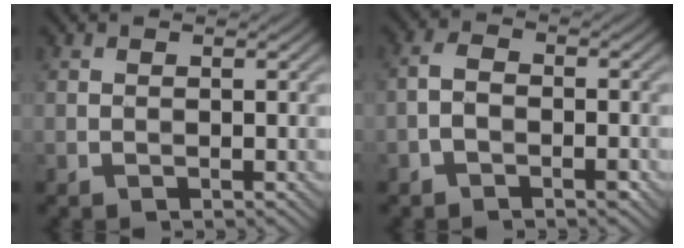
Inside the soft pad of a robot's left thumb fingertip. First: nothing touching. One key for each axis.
{"total": 2.8, "fx": -1.5, "fy": 1.5, "fz": 1.9, "tx": -0.031, "ty": 0.006, "tz": -0.033}